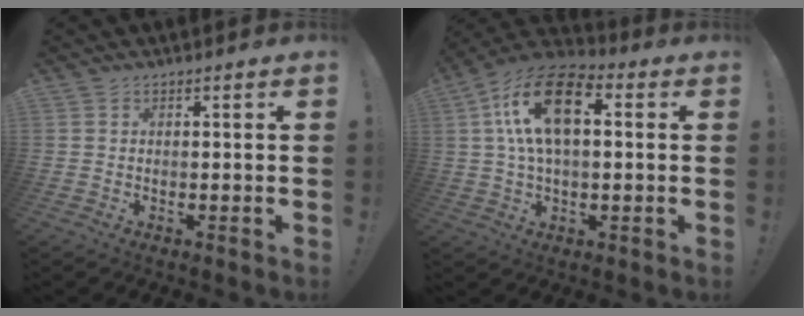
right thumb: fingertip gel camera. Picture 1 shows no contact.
{"total": 17.9, "force": [4.1, 9.7, 14.4], "torque": [-0.257, 0.007, 0.065]}